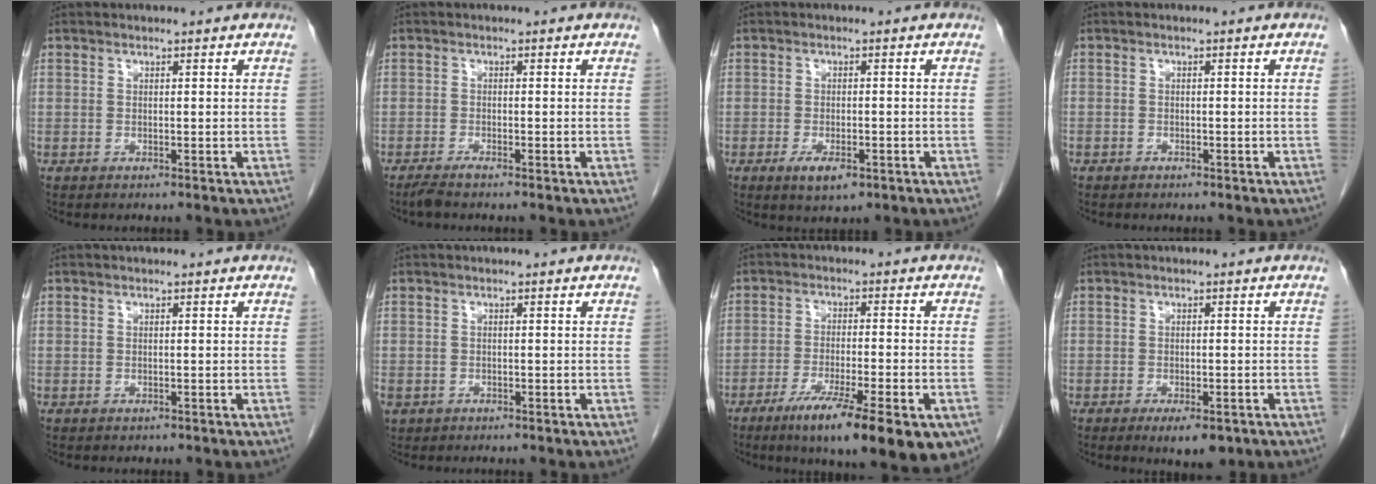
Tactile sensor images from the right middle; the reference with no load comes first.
{"total": 1.7, "force": [-1.4, 0.0, 0.9], "torque": [-0.026, -0.006, -0.029]}
{"total": 3.9, "force": [-2.0, 1.4, 3.0], "torque": [-0.056, -0.004, -0.026]}
{"total": 0.5, "force": [-0.4, 0.2, 0.2], "torque": [-0.004, 0.002, -0.011]}
{"total": 0.0}
{"total": 2.1, "force": [-1.1, 1.7, 0.7], "torque": [-0.018, -0.001, -0.016]}
{"total": 15.4, "force": [-9.1, 2.3, 12.3], "torque": [-0.147, -0.029, -0.138]}
{"total": 4.7, "force": [-2.7, 1.6, 3.4], "torque": [-0.046, -0.005, -0.031]}